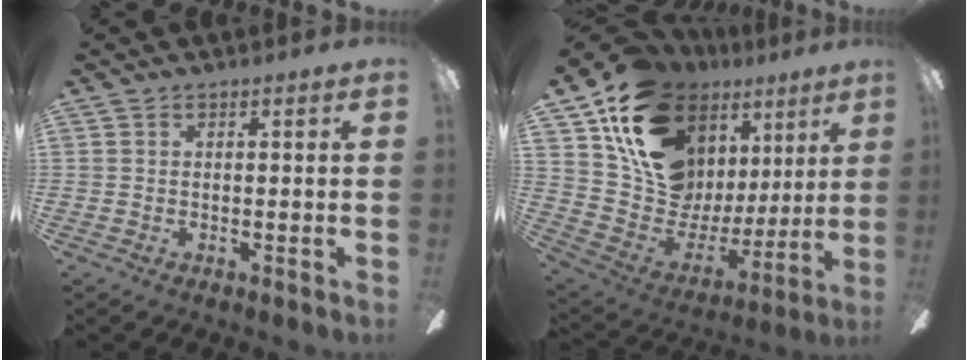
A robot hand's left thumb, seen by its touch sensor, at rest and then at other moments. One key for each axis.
{"total": 18.5, "fx": 10.6, "fy": 12.7, "fz": 8.3, "tx": -0.148, "ty": -0.067, "tz": 0.205}